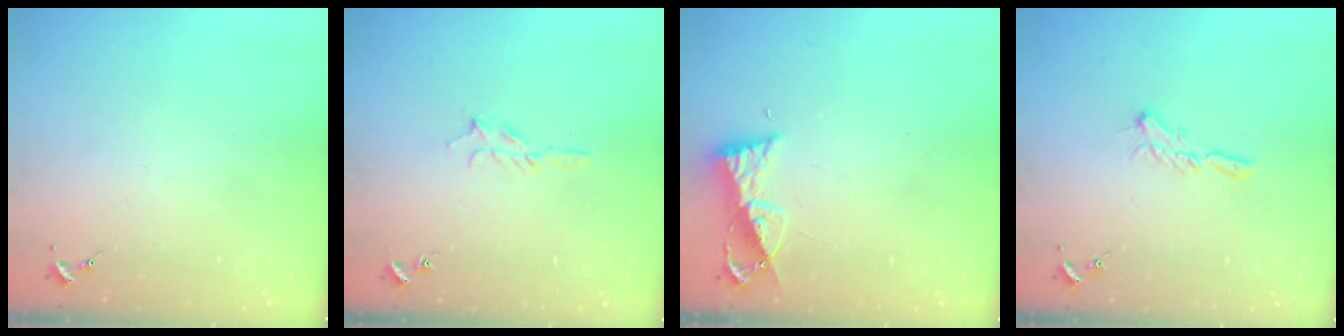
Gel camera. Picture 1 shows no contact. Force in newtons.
{"total": 5.8, "press": 5.7, "slide": 0.8}
{"total": 7.7, "press": 7.7, "slide": 0.4}
{"total": 6.9, "press": 6.9, "slide": 0.1}